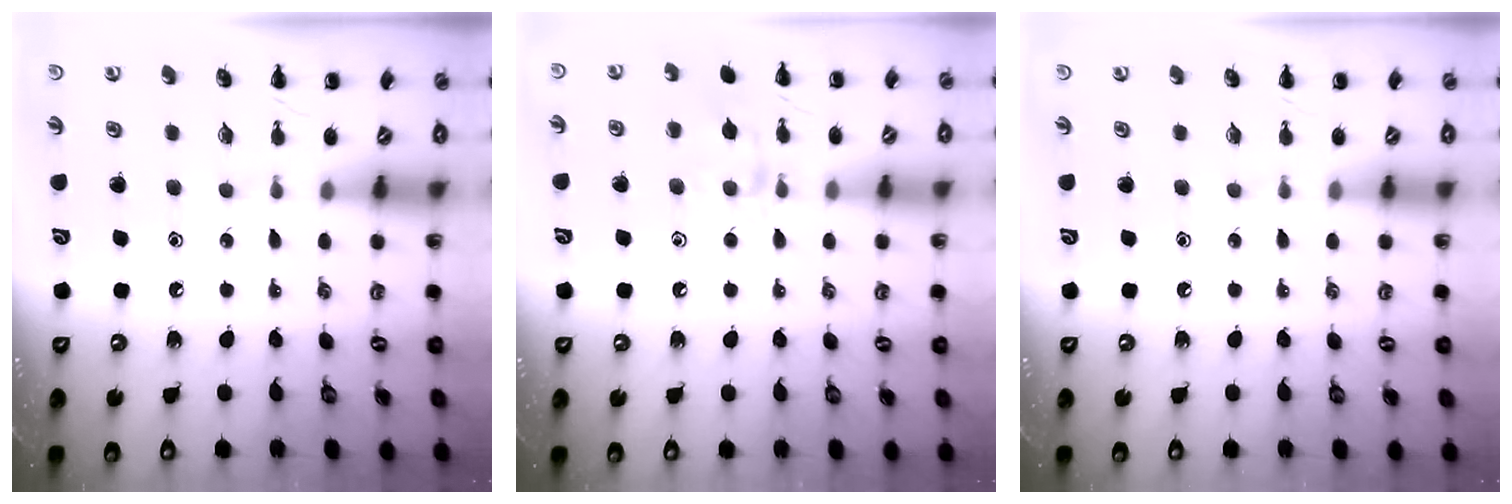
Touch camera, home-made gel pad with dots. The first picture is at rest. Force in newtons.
{"total": 9.6, "press": 9.6, "slide": 0.7}
{"total": 0.0}